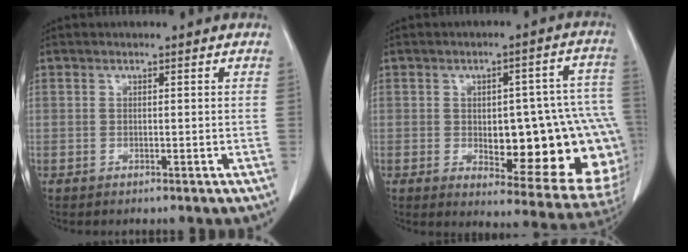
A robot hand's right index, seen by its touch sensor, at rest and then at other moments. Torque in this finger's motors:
{"motor_torque": [0.82, -0.26, 0.41, 0.05]}